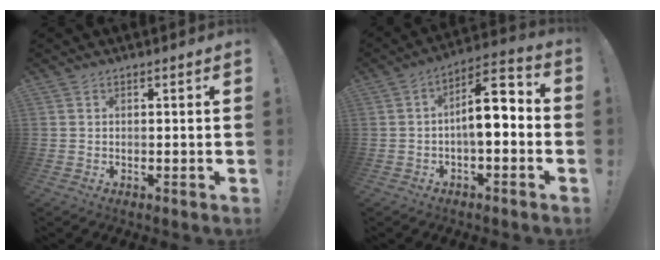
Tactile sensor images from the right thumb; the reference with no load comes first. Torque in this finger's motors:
{"motor_torque": [0.13, 0.39, 0.40, 0.37, 0.09]}